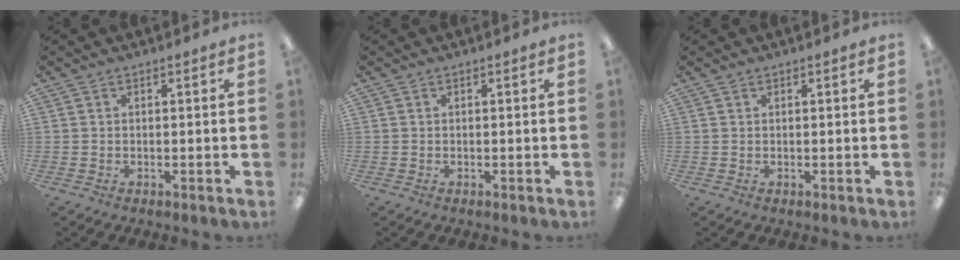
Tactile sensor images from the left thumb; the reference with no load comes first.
{"total": 0.0}
{"total": 0.6, "force": [0.4, 0.3, 0.2], "torque": [-0.005, 0.003, 0.007]}